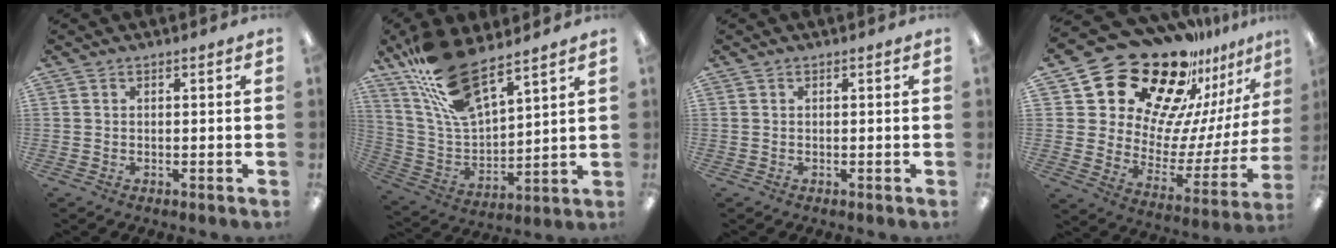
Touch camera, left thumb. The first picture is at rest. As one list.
[{"total": 17.3, "force": [13.0, 5.8, 9.8], "torque": [-0.217, -0.068, 0.234]}, {"total": 0.0}, {"total": 25.1, "force": [19.6, 12.2, 10.0], "torque": [-0.167, -0.151, 0.358]}]